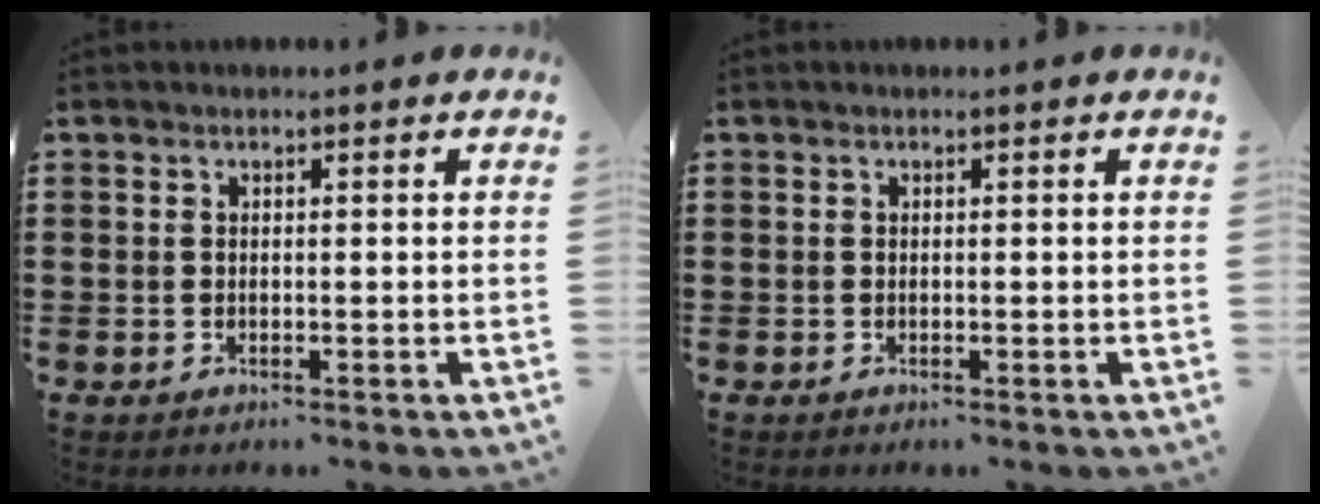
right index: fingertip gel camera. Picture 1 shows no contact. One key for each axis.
{"total": 0.0}